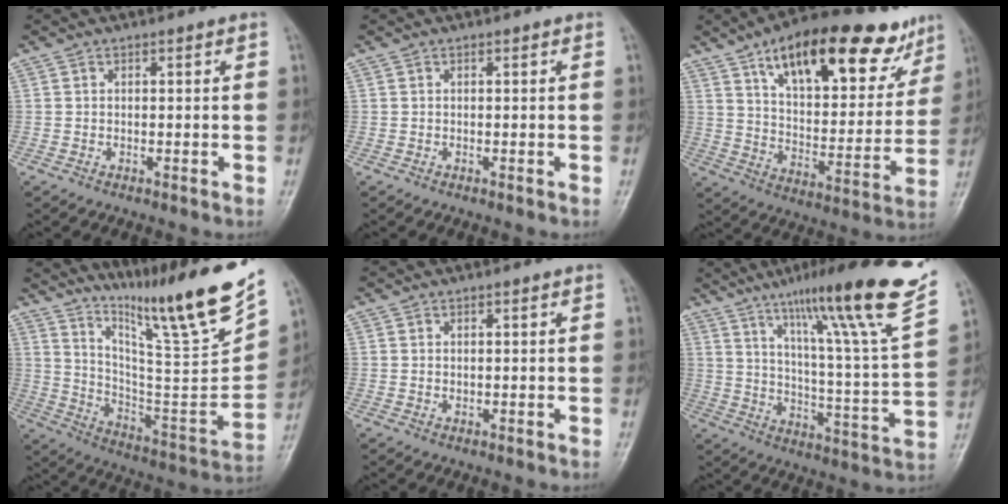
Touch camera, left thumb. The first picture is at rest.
{"total": 0.0}
{"total": 26.1, "force": [15.6, 10.5, 18.1], "torque": [-0.229, -0.030, 0.243]}
{"total": 24.7, "force": [17.3, 1.9, 17.6], "torque": [-0.253, -0.097, 0.295]}
{"total": 0.8, "force": [0.2, 0.5, 0.6], "torque": [-0.011, 0.002, 0.008]}
{"total": 24.9, "force": [15.9, 1.8, 19.0], "torque": [-0.270, -0.050, 0.240]}